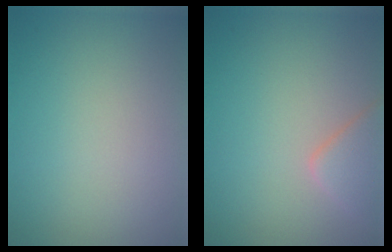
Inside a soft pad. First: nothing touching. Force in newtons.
{"total": 2.8, "press": 2.8, "slide": 0.1}